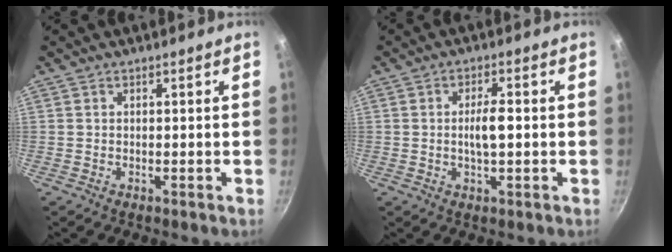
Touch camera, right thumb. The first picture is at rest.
{"total": 4.4, "force": [-0.1, 1.5, 4.2], "torque": [-0.070, 0.008, -0.003]}